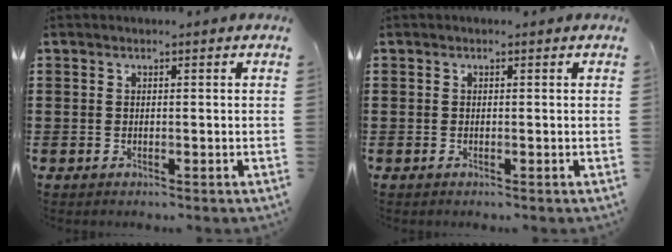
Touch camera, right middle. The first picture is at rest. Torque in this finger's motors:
{"motor_torque": [0.90, -0.67, 0.20, 0.04]}